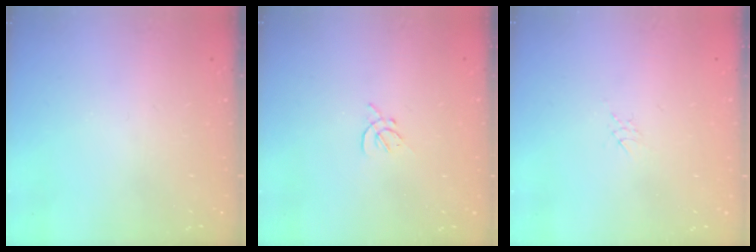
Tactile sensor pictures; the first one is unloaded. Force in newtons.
{"total": 1.6, "press": 1.5, "slide": 0.5}
{"total": 2.2, "press": 2.2, "slide": 0.4}